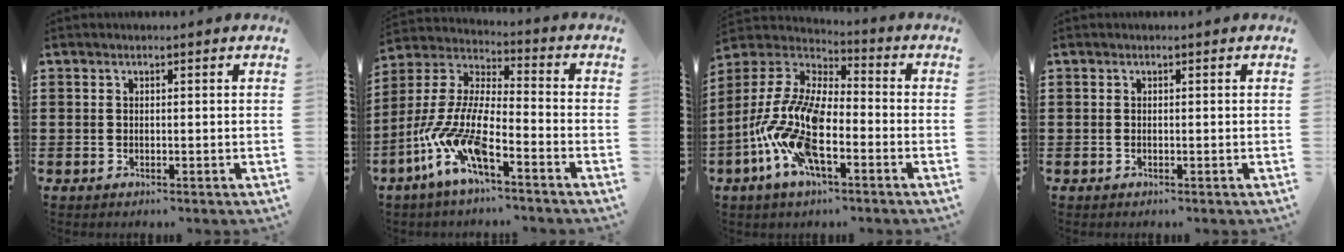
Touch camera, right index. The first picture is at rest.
{"total": 10.6, "force": [-7.4, 1.8, 7.3], "torque": [-0.200, -0.027, -0.161]}
{"total": 14.2, "force": [-5.5, 5.9, 11.6], "torque": [-0.293, -0.015, -0.119]}
{"total": 0.0}